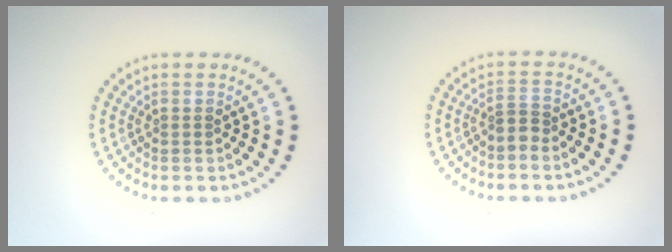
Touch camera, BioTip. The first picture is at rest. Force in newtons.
{"total": 1.3, "press": 0.9, "slide": 1.0}